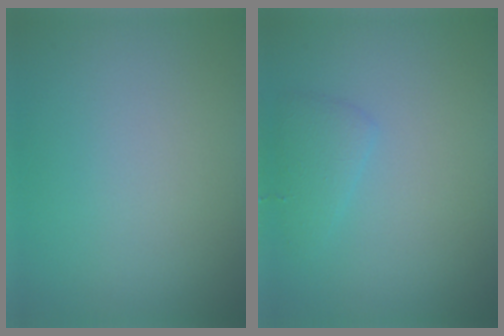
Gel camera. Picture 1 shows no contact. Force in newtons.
{"total": 1.6, "press": 1.6, "slide": 0.1}